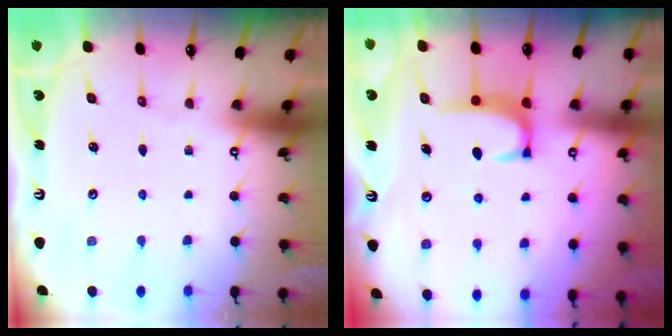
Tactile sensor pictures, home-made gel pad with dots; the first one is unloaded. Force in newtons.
{"total": 2.9, "press": 2.8, "slide": 0.5}